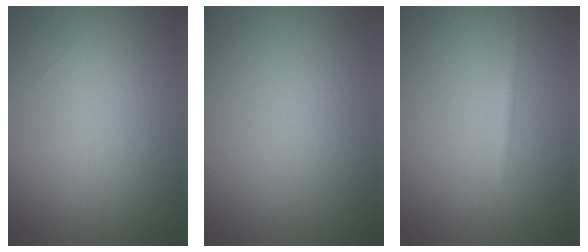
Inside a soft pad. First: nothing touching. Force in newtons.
{"total": 0.0}
{"total": 1.0, "press": 1.0, "slide": 0.1}